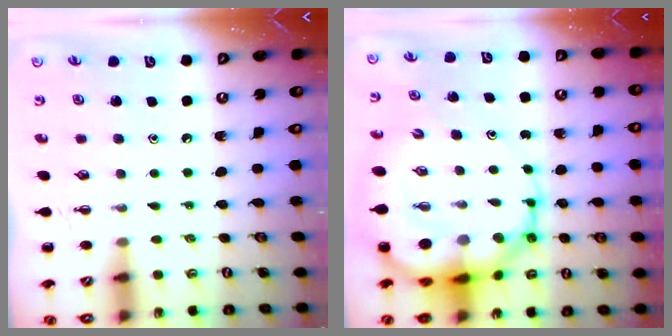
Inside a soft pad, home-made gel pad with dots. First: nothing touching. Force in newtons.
{"total": 17.0, "press": 16.4, "slide": 4.4}